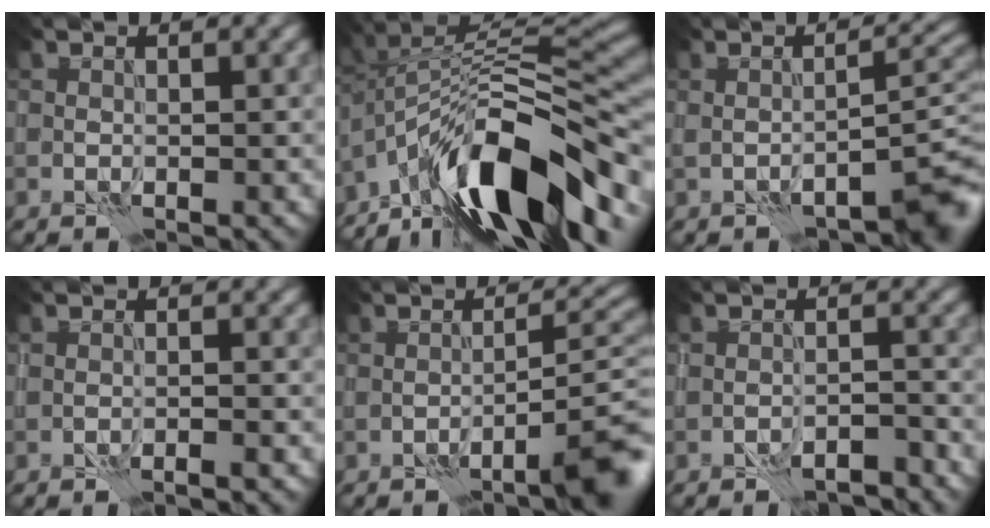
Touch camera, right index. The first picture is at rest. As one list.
[{"total": 13.9, "force": [-7.4, 5.1, 10.5], "torque": [-0.170, 0.027, -0.126]}, {"total": 5.3, "force": [-2.2, 1.5, 4.6], "torque": [-0.050, 0.005, -0.030]}, {"total": 1.2, "force": [-1.1, 0.0, 0.6], "torque": [-0.010, 0.000, -0.023]}, {"total": 6.1, "force": [-3.4, 0.9, 5.0], "torque": [-0.061, 0.019, -0.055]}, {"total": 4.1, "force": [-3.7, 1.0, 1.6], "torque": [-0.024, 0.008, -0.048]}]